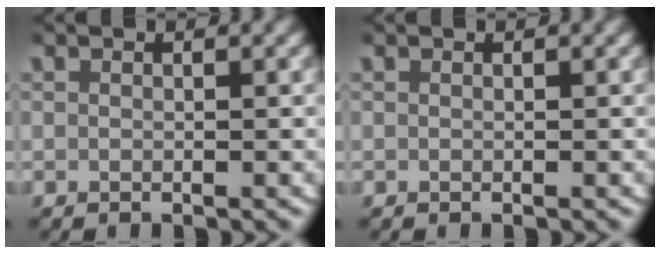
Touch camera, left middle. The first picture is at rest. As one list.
[{"total": 0.0}]